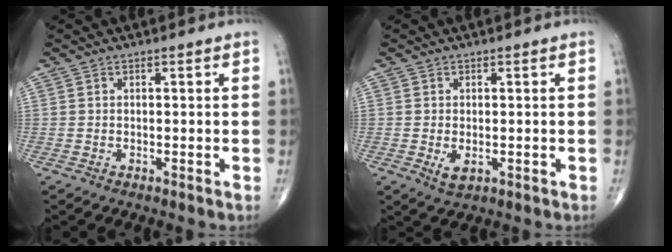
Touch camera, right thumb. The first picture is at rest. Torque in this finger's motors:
{"motor_torque": [-0.22, 0.09, 0.27, 0.10, 0.08]}